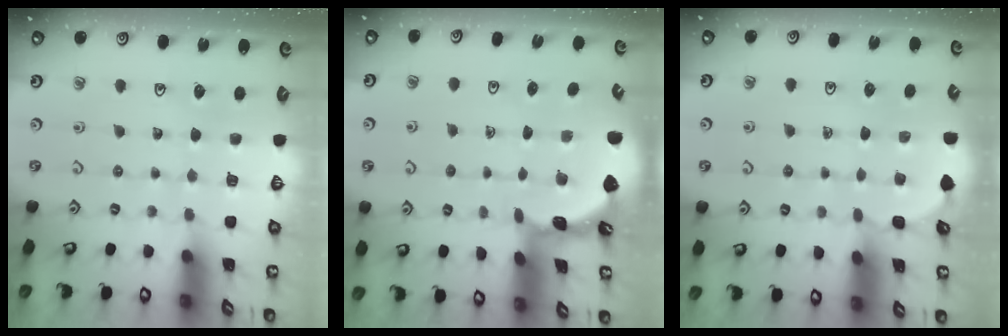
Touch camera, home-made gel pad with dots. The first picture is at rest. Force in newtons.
{"total": 1.8, "press": 1.8, "slide": 0.2}
{"total": 0.9, "press": 0.9, "slide": 0.1}